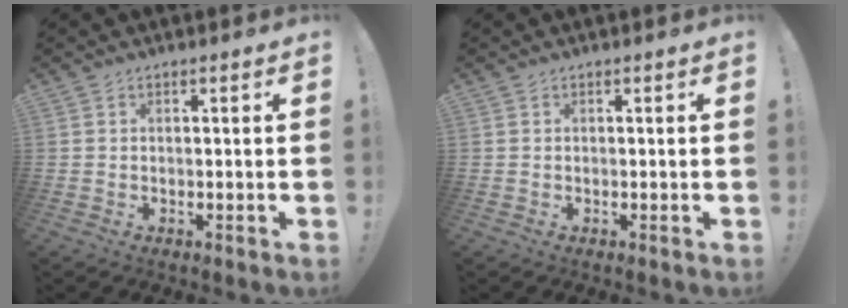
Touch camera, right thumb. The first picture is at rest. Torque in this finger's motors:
{"motor_torque": [0.00, 0.00, 0.00, 0.00, 0.00]}